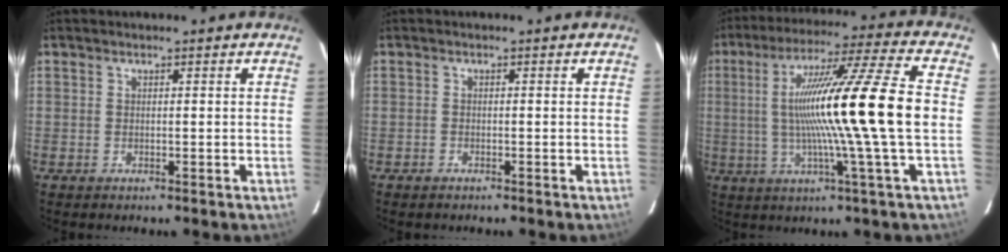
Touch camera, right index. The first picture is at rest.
{"total": 1.1, "force": [-0.7, 0.7, 0.5], "torque": [-0.015, 0.001, -0.011]}
{"total": 20.0, "force": [-0.2, -1.7, 20.0], "torque": [-0.344, 0.006, -0.018]}